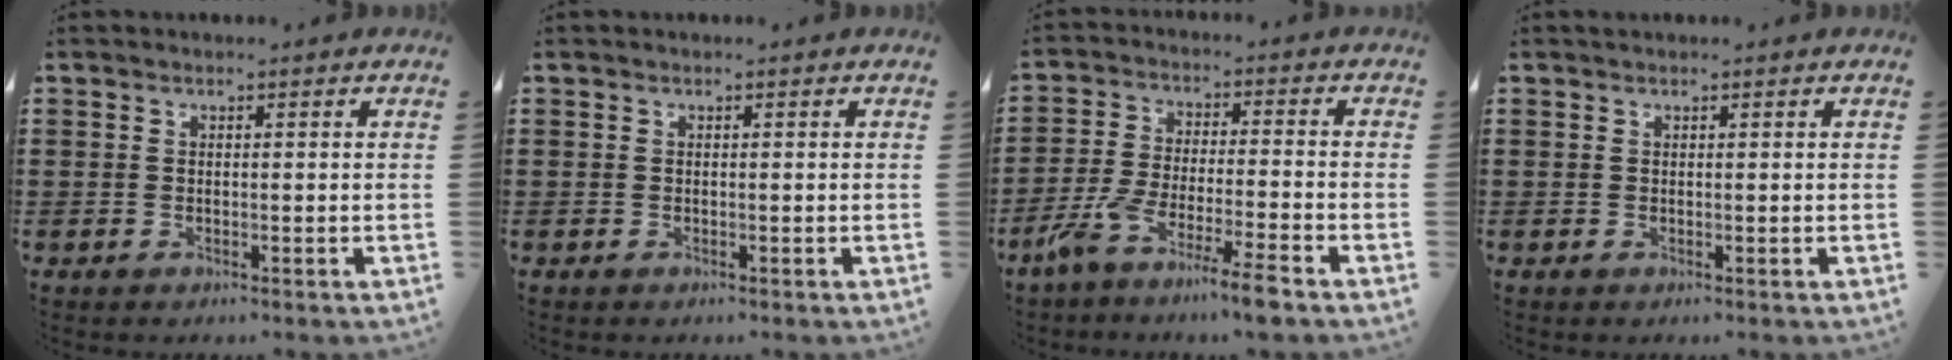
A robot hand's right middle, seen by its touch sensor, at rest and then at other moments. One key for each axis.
{"total": 0.0}
{"total": 7.5, "fx": -6.2, "fy": -0.3, "fz": 4.4, "tx": -0.093, "ty": -0.014, "tz": -0.120}
{"total": 0.0}